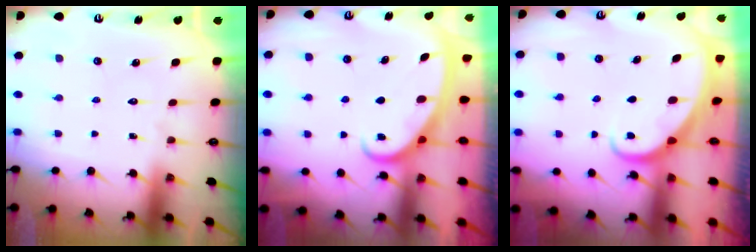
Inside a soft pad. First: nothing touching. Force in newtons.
{"total": 2.6, "press": 2.6, "slide": 0.4}
{"total": 2.2, "press": 2.2, "slide": 0.2}